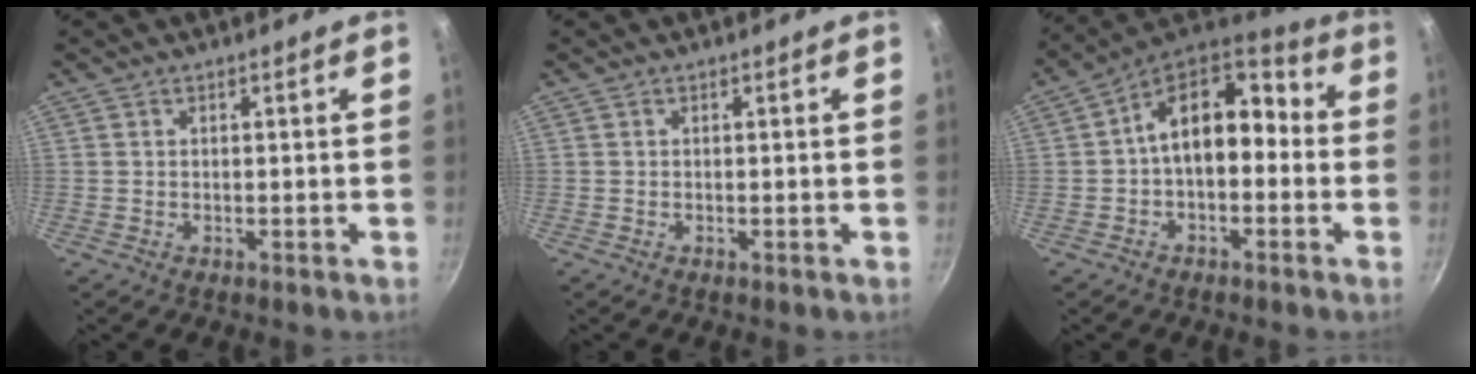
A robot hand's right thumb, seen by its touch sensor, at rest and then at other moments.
{"total": 0.0}
{"total": 14.3, "force": [-0.4, 9.4, 10.7], "torque": [-0.137, 0.056, -0.020]}